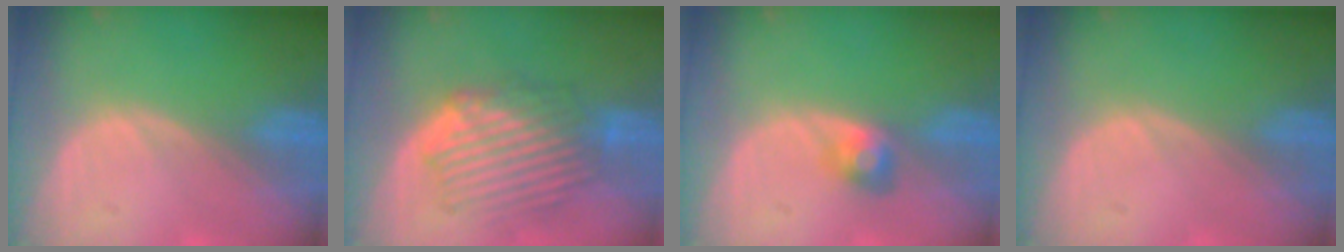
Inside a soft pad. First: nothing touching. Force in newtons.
{"total": 8.4, "press": 8.0, "slide": 2.5}
{"total": 2.7, "press": 2.7, "slide": 0.3}
{"total": 0.0}